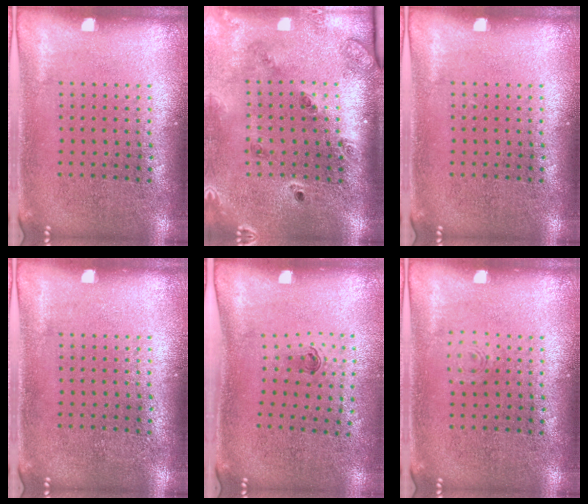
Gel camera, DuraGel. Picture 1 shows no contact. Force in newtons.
{"total": 1.7, "press": 1.6, "slide": 0.5}
{"total": 0.0}
{"total": 0.0}
{"total": 0.6, "press": 0.3, "slide": 0.5}
{"total": 0.6, "press": 0.6, "slide": 0.2}